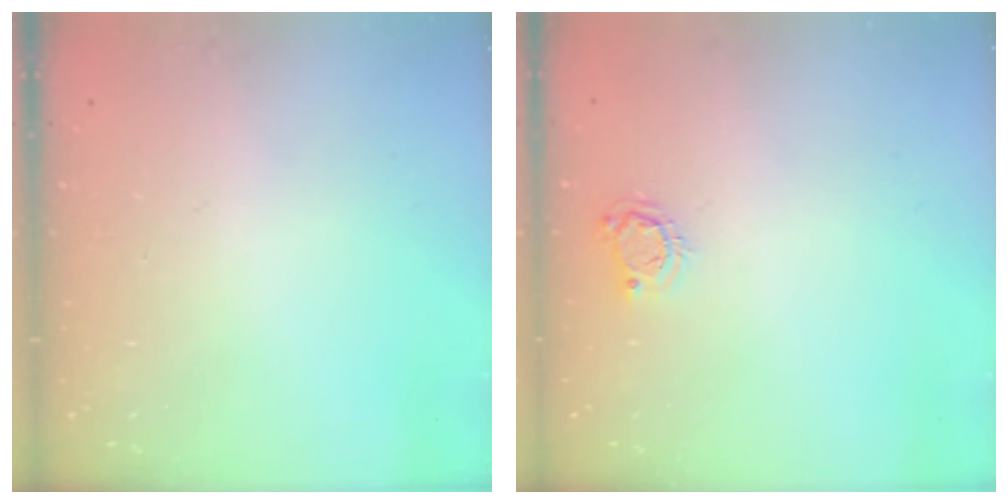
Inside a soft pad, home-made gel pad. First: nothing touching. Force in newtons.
{"total": 3.8, "press": 3.8, "slide": 0.5}